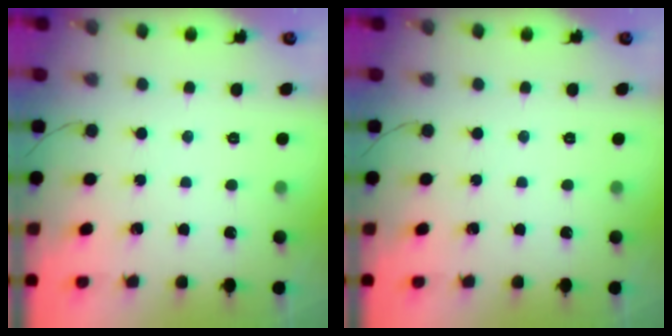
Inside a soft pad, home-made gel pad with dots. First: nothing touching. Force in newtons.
{"total": 0.0}